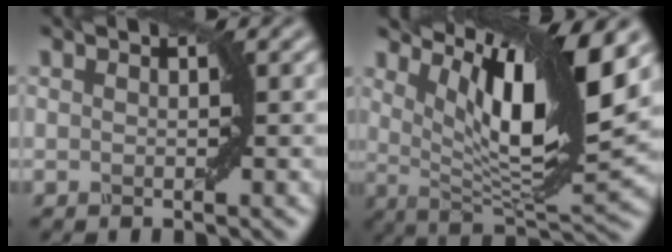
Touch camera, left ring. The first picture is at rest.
{"total": 11.4, "force": [4.9, 3.0, 9.9], "torque": [-0.161, -0.004, 0.094]}